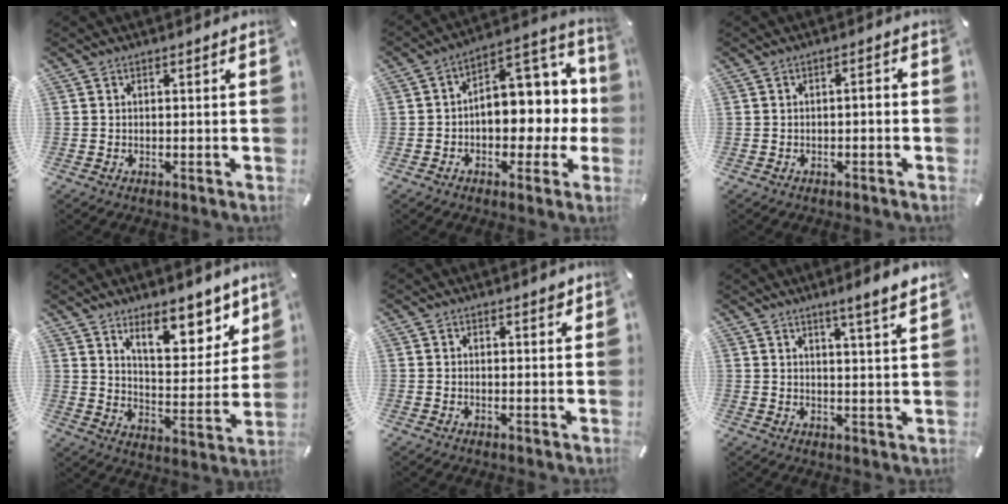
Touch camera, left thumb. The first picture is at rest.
{"total": 12.2, "force": [1.8, 8.8, 8.2], "torque": [-0.081, -0.033, 0.036]}
{"total": 1.8, "force": [-1.0, 0.6, 1.4], "torque": [-0.026, 0.005, -0.021]}
{"total": 13.2, "force": [9.9, 5.6, 6.8], "torque": [-0.077, -0.072, 0.170]}
{"total": 1.2, "force": [0.9, 0.5, 0.6], "torque": [-0.005, -0.003, 0.014]}
{"total": 4.9, "force": [3.8, -0.8, 3.0], "torque": [-0.052, -0.026, 0.062]}